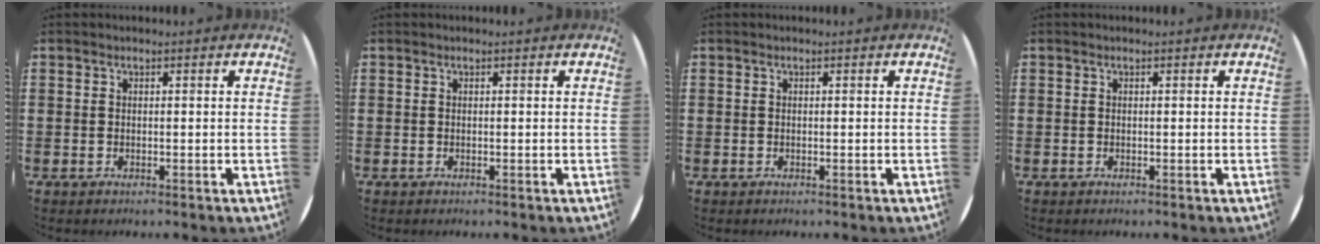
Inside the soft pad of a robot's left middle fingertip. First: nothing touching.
{"total": 0.0}
{"total": 0.0}
{"total": 0.0}